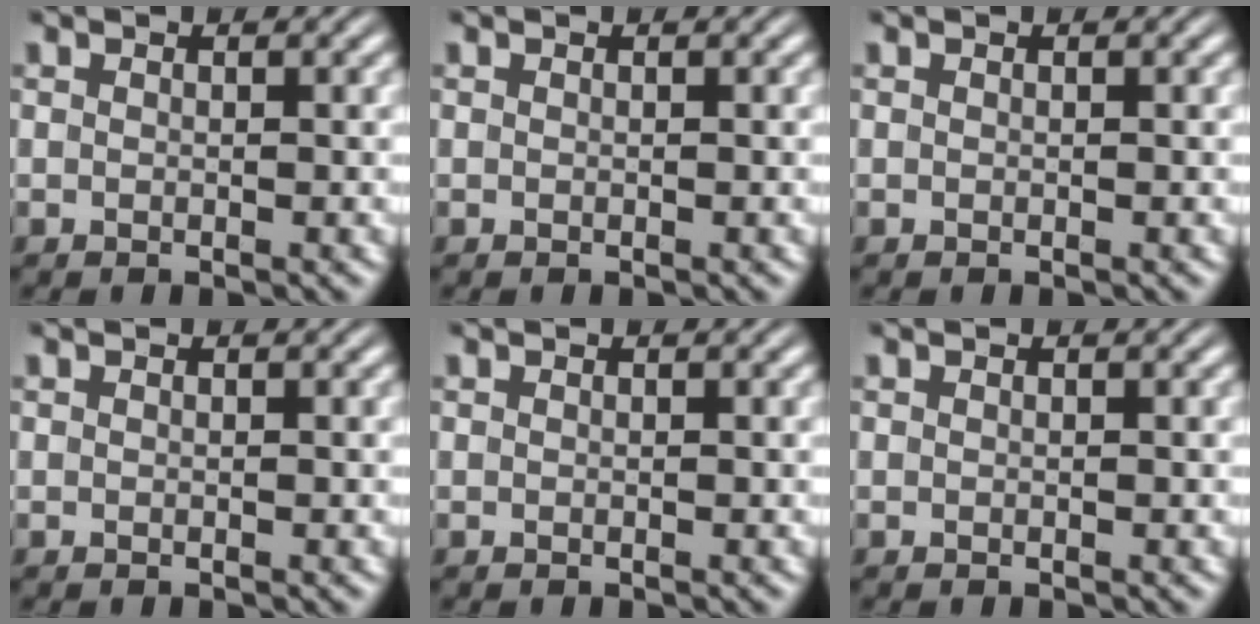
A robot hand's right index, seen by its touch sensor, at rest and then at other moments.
{"total": 0.0}
{"total": 0.0}
{"total": 0.0}
{"total": 0.0}
{"total": 0.0}